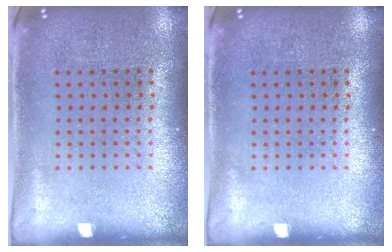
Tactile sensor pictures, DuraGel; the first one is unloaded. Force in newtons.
{"total": 0.0}